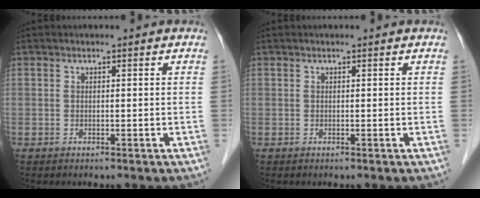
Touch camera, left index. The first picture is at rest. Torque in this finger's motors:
{"motor_torque": [0.00, 0.00, 0.00, 0.00]}